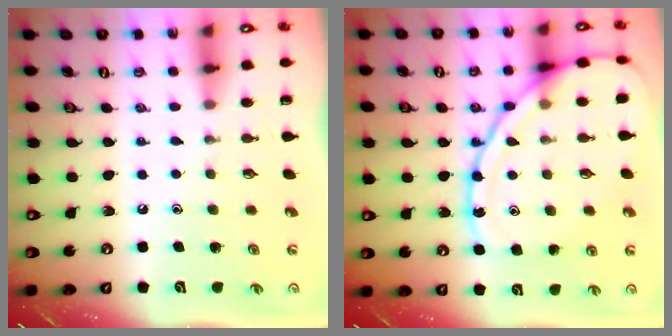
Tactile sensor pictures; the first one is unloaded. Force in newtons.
{"total": 14.9, "press": 14.8, "slide": 1.2}